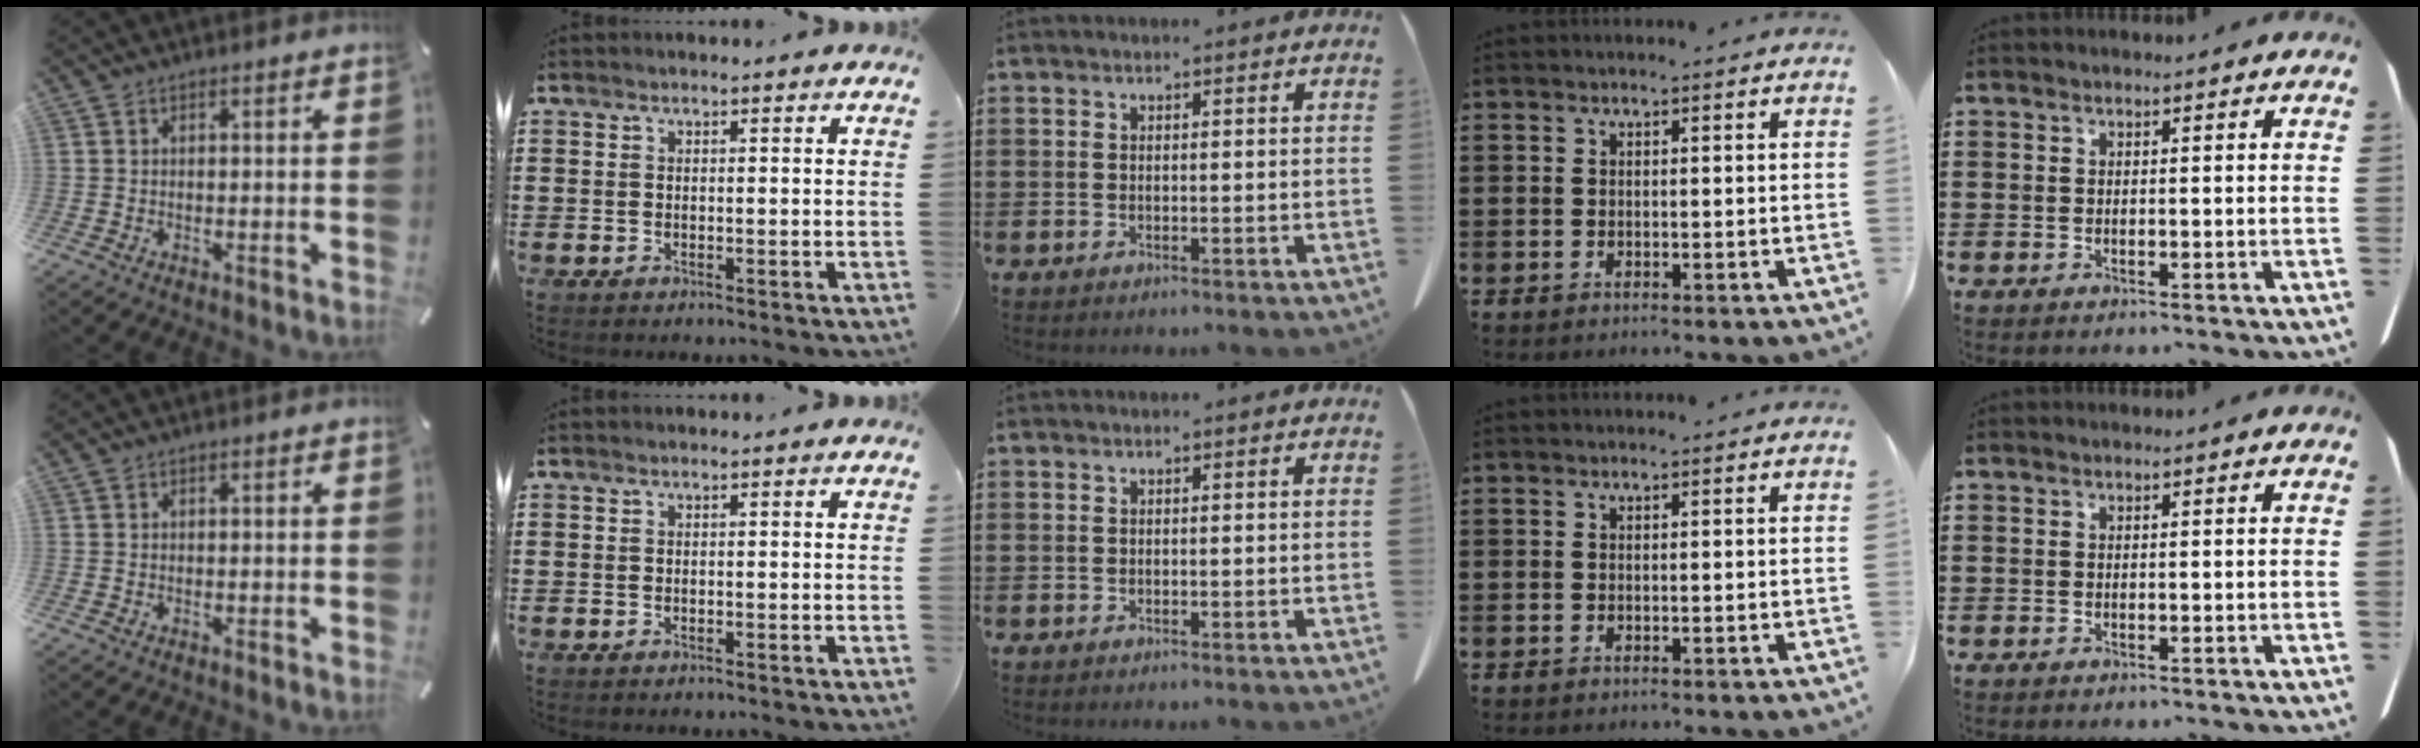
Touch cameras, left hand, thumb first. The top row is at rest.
{}